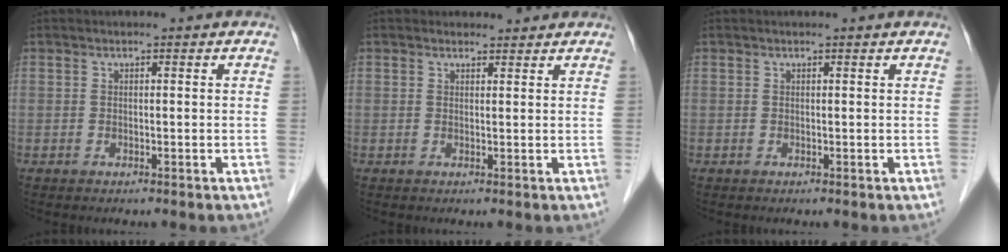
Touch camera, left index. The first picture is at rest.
{"total": 1.8, "force": [1.6, 0.7, -0.1], "torque": [-0.003, 0.006, 0.019]}
{"total": 0.6, "force": [0.6, 0.0, 0.1], "torque": [-0.006, 0.001, 0.007]}